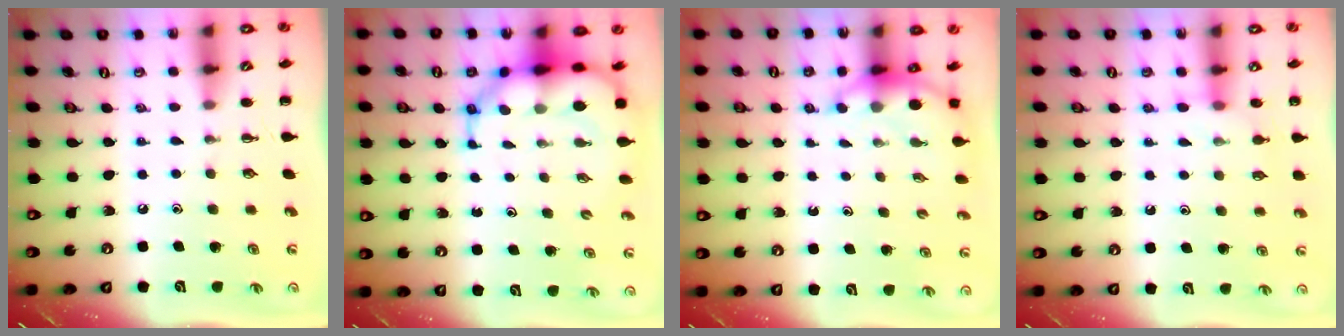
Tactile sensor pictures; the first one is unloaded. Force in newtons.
{"total": 9.2, "press": 8.7, "slide": 3.0}
{"total": 4.2, "press": 4.1, "slide": 1.1}
{"total": 6.2, "press": 6.1, "slide": 0.8}